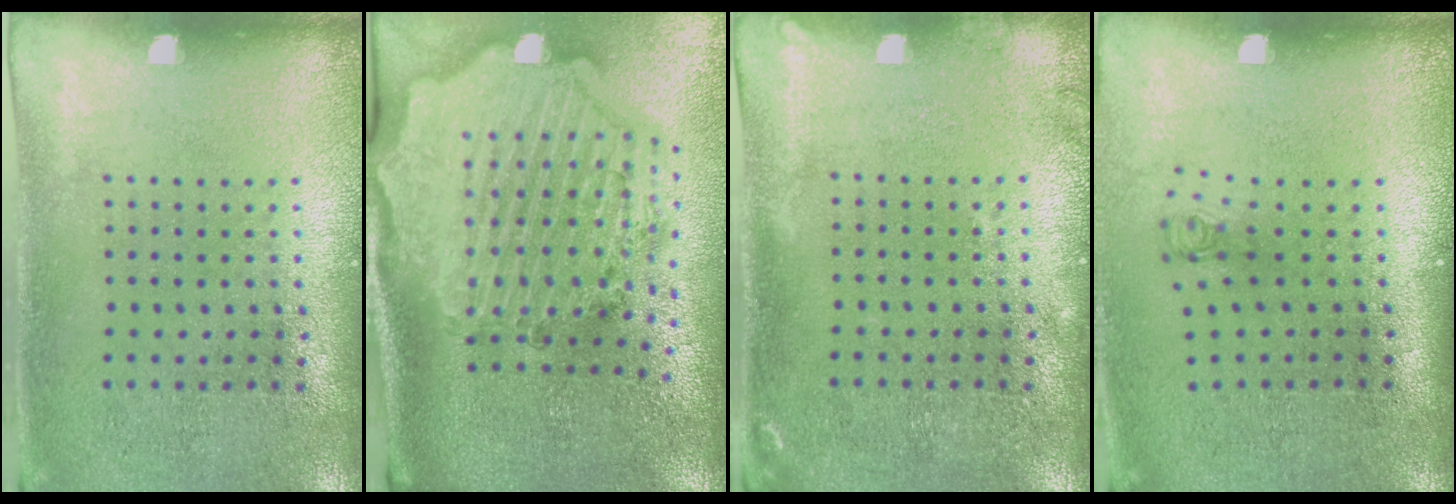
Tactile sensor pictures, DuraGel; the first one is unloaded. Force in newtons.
{"total": 4.1, "press": 3.3, "slide": 2.4}
{"total": 1.0, "press": 1.0, "slide": 0.3}
{"total": 0.8, "press": 0.4, "slide": 0.7}